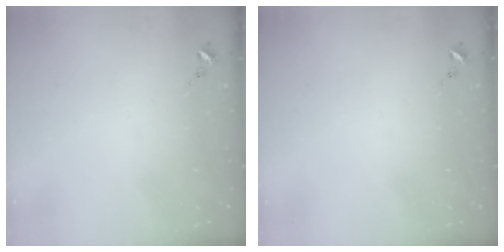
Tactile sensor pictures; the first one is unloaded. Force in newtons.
{"total": 0.0}